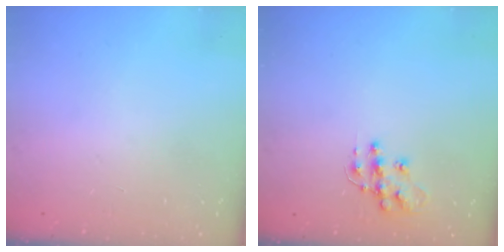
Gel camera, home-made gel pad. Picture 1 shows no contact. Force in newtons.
{"total": 10.7, "press": 10.7, "slide": 0.7}